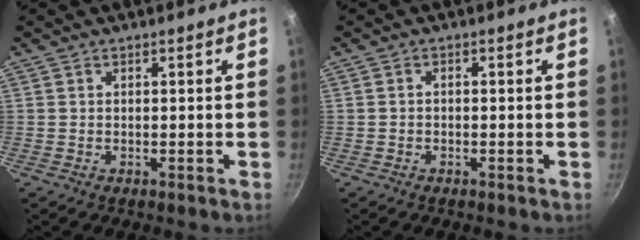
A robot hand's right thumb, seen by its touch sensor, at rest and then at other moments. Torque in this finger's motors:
{"motor_torque": [-0.39, 0.08, -0.25, -0.22, 0.07]}